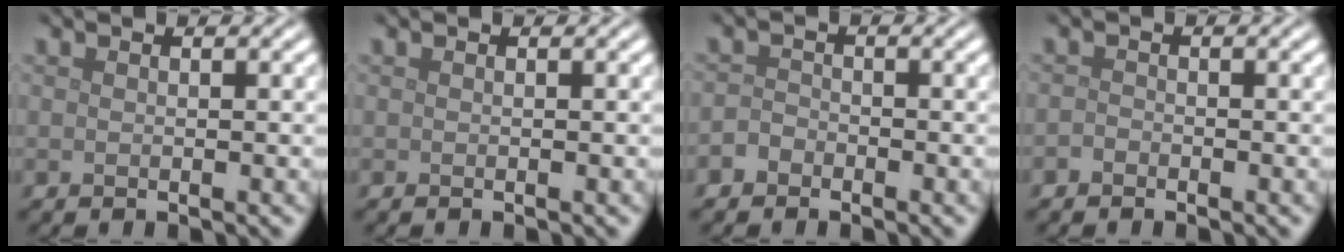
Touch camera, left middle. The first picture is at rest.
{"total": 0.0}
{"total": 1.3, "force": [-0.9, 0.9, 0.3], "torque": [-0.004, 0.005, -0.021]}
{"total": 0.7, "force": [-0.5, 0.4, 0.2], "torque": [-0.004, -0.001, -0.011]}